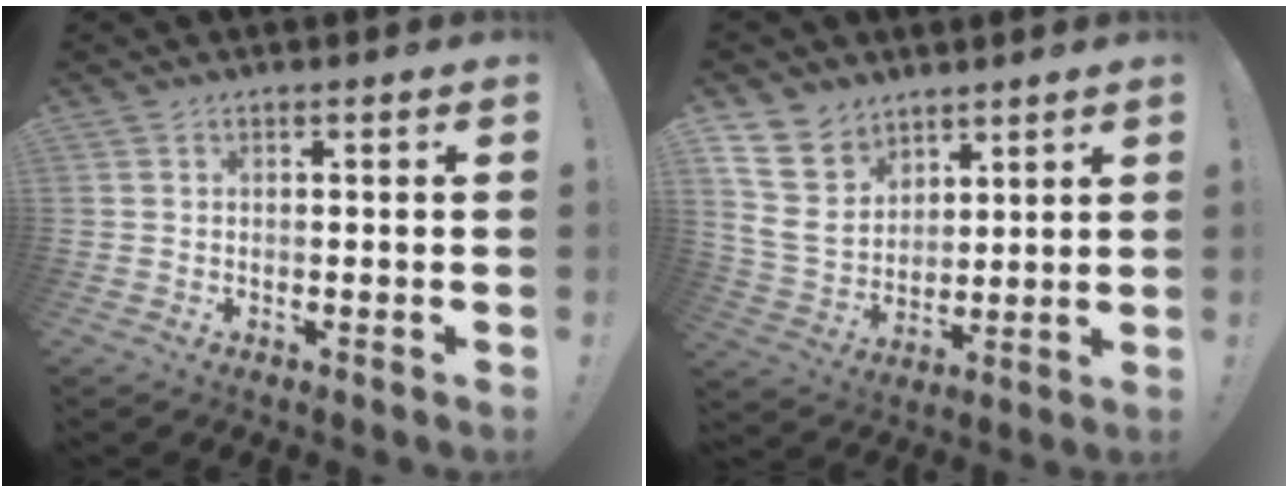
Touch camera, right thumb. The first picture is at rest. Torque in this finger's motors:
{"motor_torque": [0.28, 0.42, 0.79, -0.16, 0.33]}